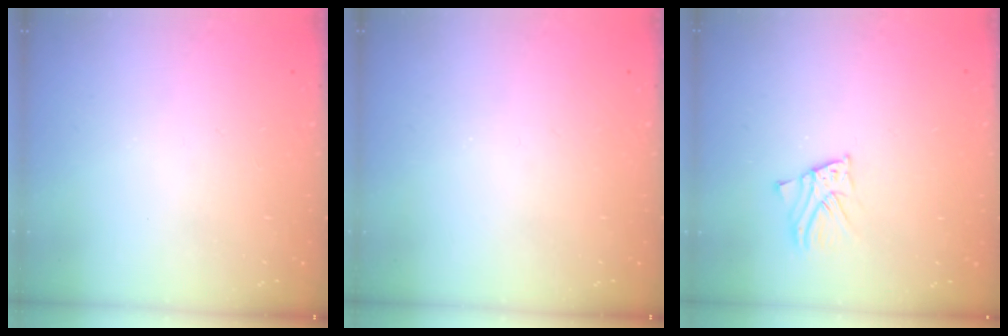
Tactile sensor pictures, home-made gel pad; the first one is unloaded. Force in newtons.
{"total": 0.0}
{"total": 3.9, "press": 3.9, "slide": 0.2}